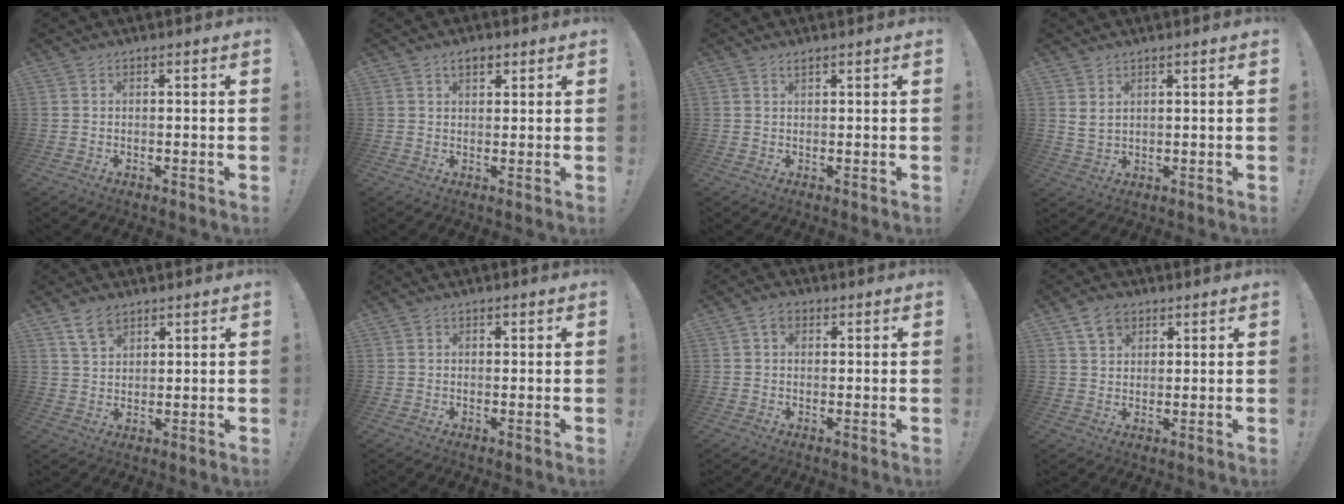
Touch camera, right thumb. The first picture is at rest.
{"total": 3.4, "force": [1.8, 2.0, 2.1], "torque": [-0.029, 0.000, 0.030]}
{"total": 0.9, "force": [0.8, 0.2, 0.4], "torque": [-0.006, 0.000, 0.014]}
{"total": 3.2, "force": [2.1, 1.3, 2.0], "torque": [-0.037, -0.011, 0.040]}
{"total": 5.9, "force": [4.0, 3.4, 2.7], "torque": [-0.044, -0.014, 0.076]}
{"total": 0.5, "force": [0.1, 0.5, 0.1], "torque": [-0.001, 0.001, 0.002]}
{"total": 3.4, "force": [1.1, 2.4, 2.1], "torque": [-0.028, 0.000, 0.019]}
{"total": 5.6, "force": [3.5, 3.8, 2.3], "torque": [-0.035, -0.008, 0.064]}